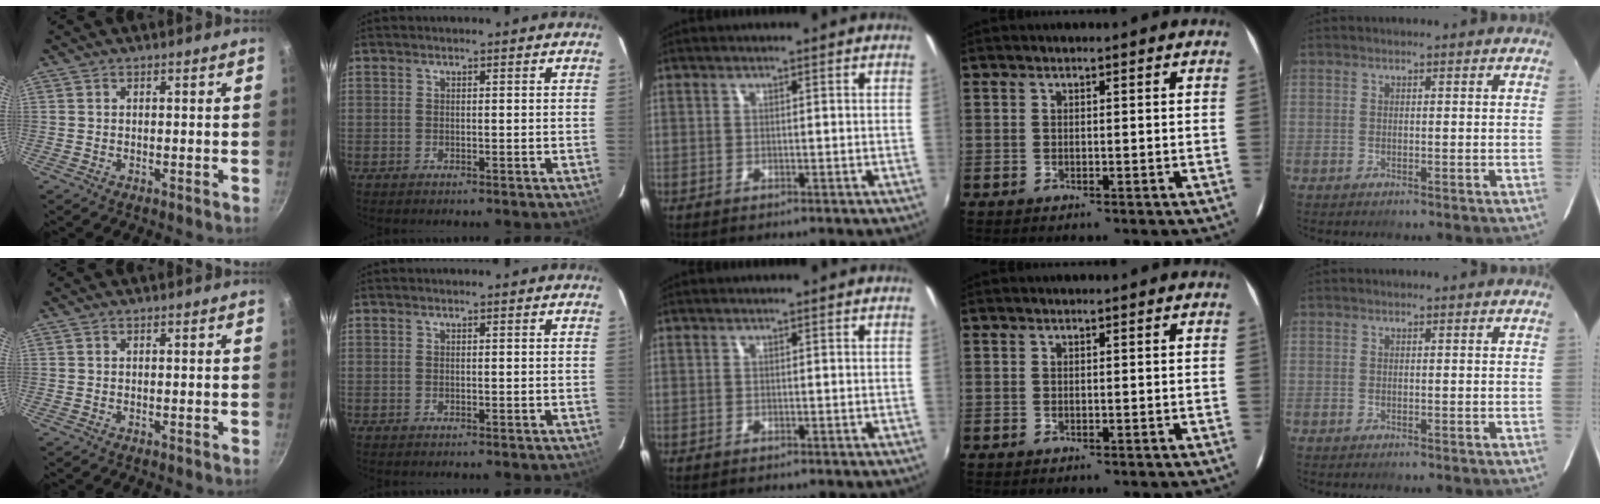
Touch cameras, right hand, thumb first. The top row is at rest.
{}